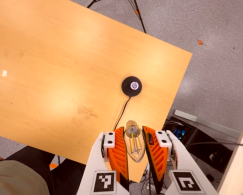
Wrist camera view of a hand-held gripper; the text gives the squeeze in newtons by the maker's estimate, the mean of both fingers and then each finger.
{"total": 19.7, "left": 22.0, "right": 17.5}